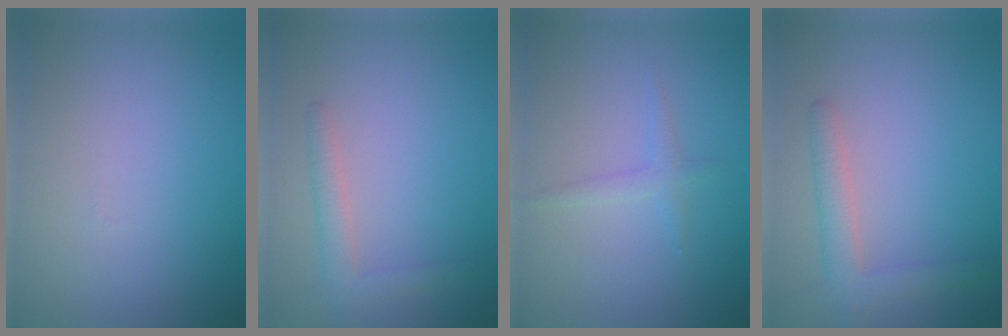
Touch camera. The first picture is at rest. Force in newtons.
{"total": 2.2, "press": 2.1, "slide": 0.2}
{"total": 1.3, "press": 1.3, "slide": 0.1}
{"total": 3.0, "press": 3.0, "slide": 0.1}